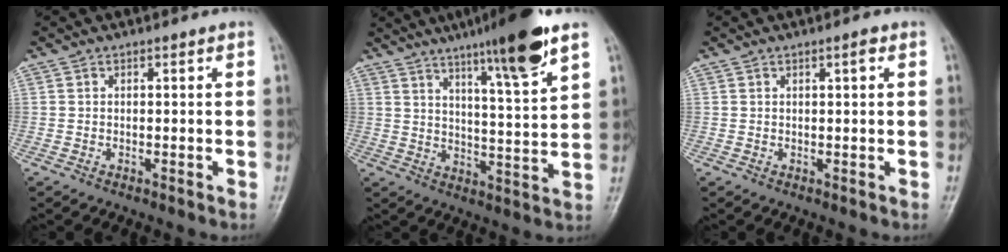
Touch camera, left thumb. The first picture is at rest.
{"total": 14.5, "force": [9.3, 1.0, 11.0], "torque": [-0.167, -0.046, 0.146]}
{"total": 1.2, "force": [0.5, 0.2, 1.1], "torque": [-0.016, 0.001, 0.007]}